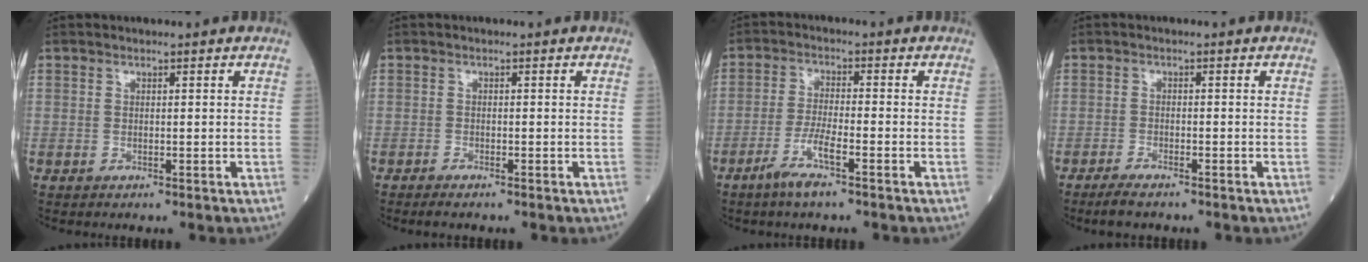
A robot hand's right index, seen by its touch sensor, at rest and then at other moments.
{"total": 1.1, "force": [-1.0, 0.1, 0.6], "torque": [-0.017, -0.003, -0.015]}
{"total": 5.3, "force": [-3.2, 0.1, 4.2], "torque": [-0.085, -0.006, -0.066]}
{"total": 2.7, "force": [-2.3, 0.4, 1.4], "torque": [-0.035, -0.006, -0.038]}